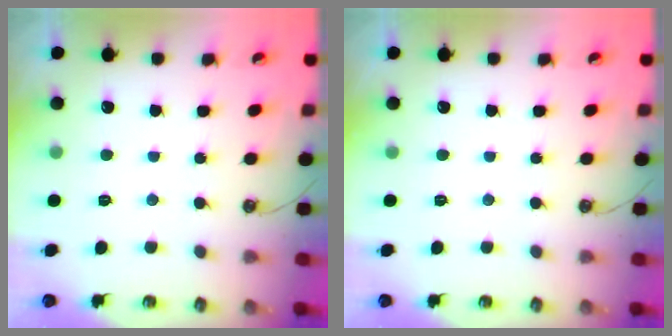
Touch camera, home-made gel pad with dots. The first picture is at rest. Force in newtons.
{"total": 0.0}